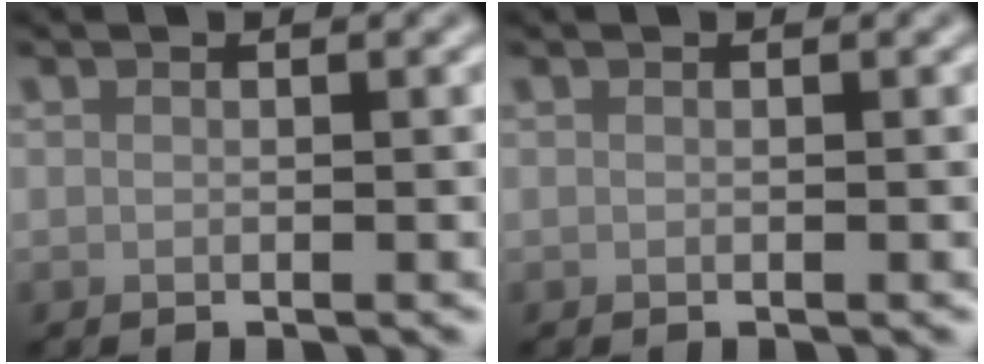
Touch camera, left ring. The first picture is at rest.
{"total": 0.0}